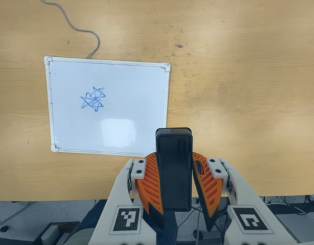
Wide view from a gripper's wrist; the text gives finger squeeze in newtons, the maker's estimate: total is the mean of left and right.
{"total": 9.7, "left": 7.9, "right": 11.5}